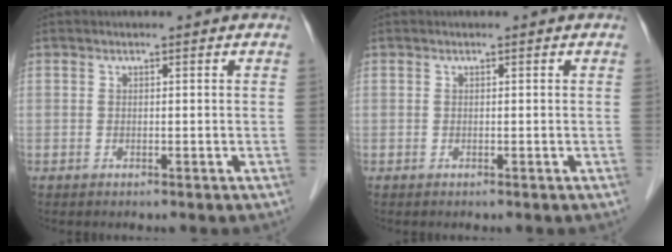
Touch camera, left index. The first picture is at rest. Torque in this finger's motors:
{"motor_torque": [0.00, 0.00, 0.02, 0.00]}